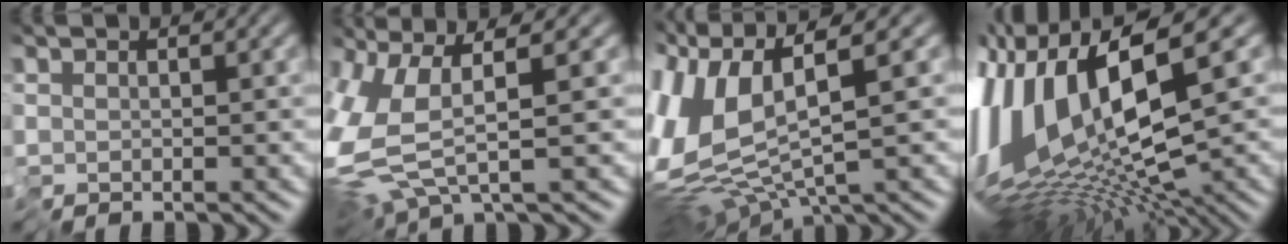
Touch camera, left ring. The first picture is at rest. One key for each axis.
{"total": 6.8, "fx": -0.4, "fy": 2.4, "fz": 6.4, "tx": -0.169, "ty": -0.018, "tz": 0.004}
{"total": 10.7, "fx": 1.2, "fy": 4.8, "fz": 9.5, "tx": -0.231, "ty": -0.001, "tz": 0.036}
{"total": 14.1, "fx": 1.3, "fy": 4.8, "fz": 13.1, "tx": -0.262, "ty": -0.001, "tz": 0.036}